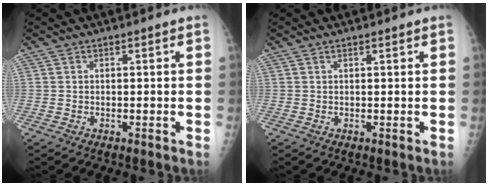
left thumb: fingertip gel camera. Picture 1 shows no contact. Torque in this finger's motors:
{"motor_torque": [-0.17, 0.00, -0.22, 0.17, -0.03]}